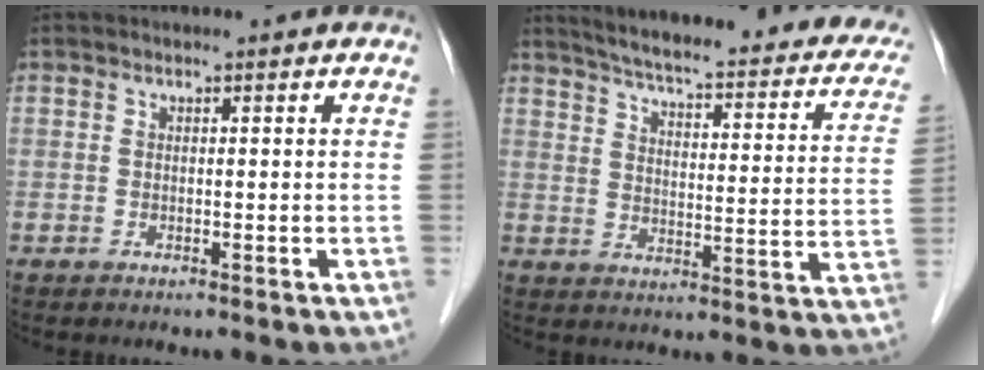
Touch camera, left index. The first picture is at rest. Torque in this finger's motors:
{"motor_torque": [0.00, -0.60, 0.43, 0.09]}